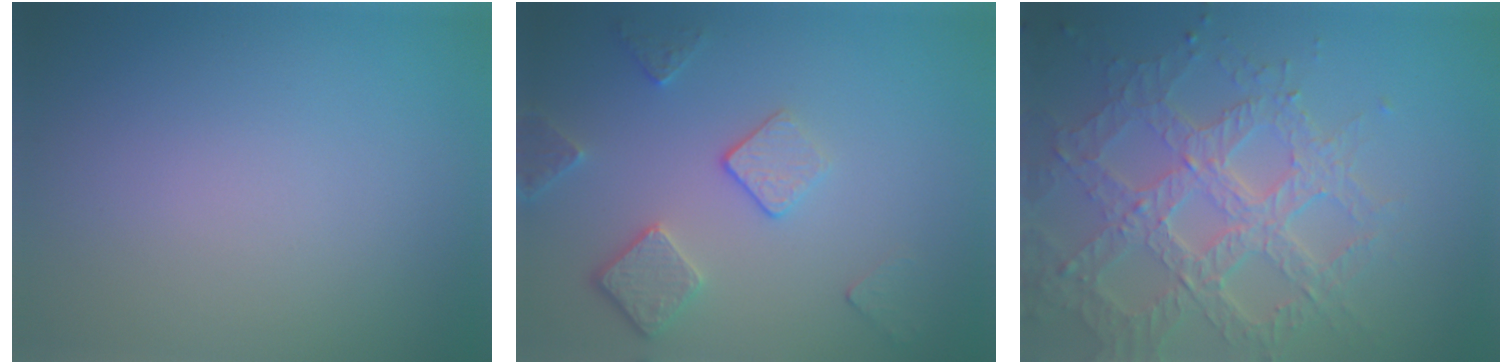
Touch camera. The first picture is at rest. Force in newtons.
{"total": 3.7, "press": 3.0, "slide": 2.2}
{"total": 7.0, "press": 5.2, "slide": 4.6}